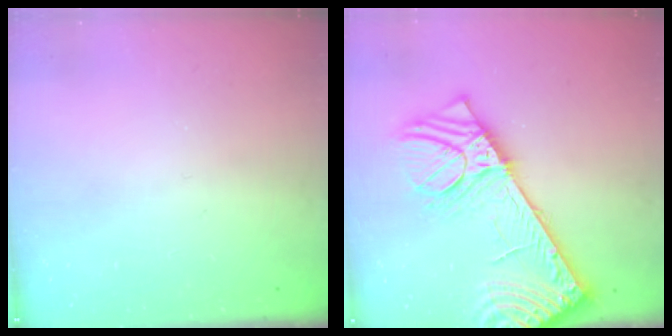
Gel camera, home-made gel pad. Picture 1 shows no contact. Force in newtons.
{"total": 17.2, "press": 16.8, "slide": 3.2}